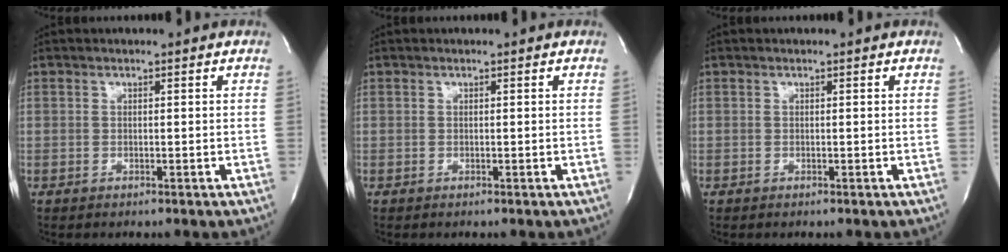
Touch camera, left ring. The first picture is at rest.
{"total": 0.0}
{"total": 0.0}